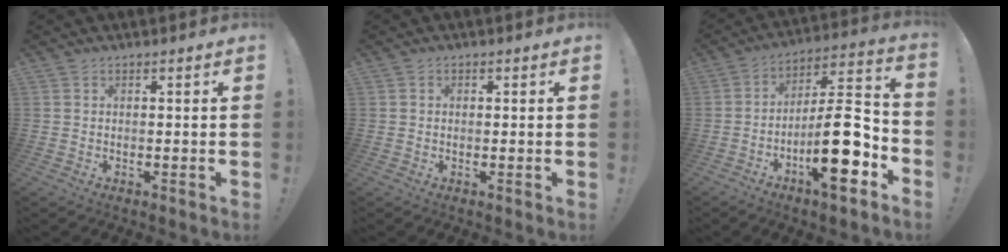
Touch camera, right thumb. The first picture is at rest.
{"total": 0.6, "force": [-0.1, 0.6, 0.2], "torque": [-0.004, 0.003, -0.001]}
{"total": 19.1, "force": [-6.9, 5.7, 16.9], "torque": [-0.267, 0.040, -0.109]}